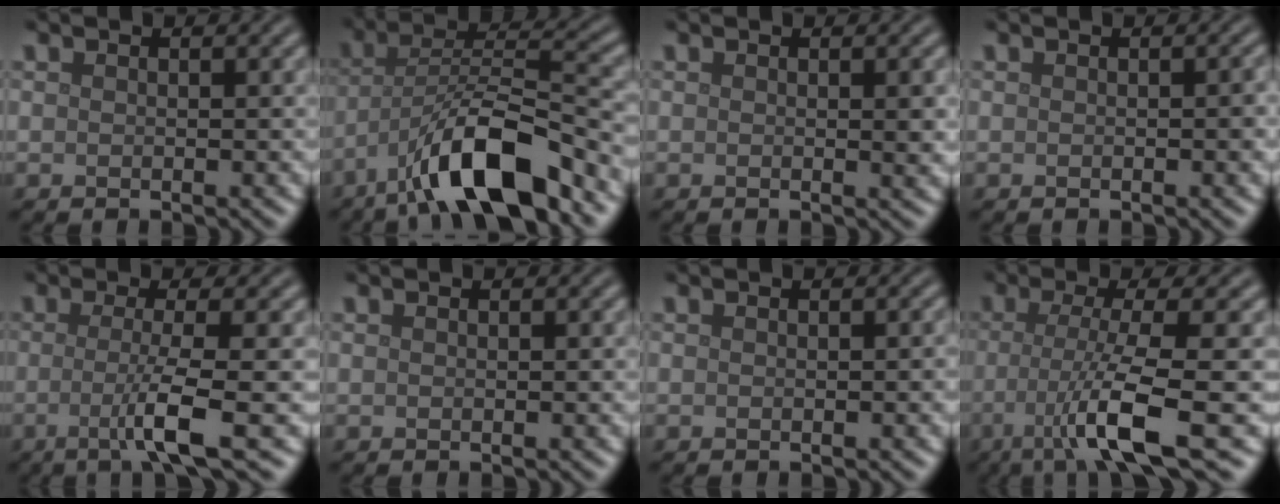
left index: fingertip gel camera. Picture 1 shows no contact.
{"total": 9.7, "force": [-6.3, 2.4, 7.1], "torque": [-0.116, 0.015, -0.112]}
{"total": 1.3, "force": [0.1, 0.2, 1.2], "torque": [-0.015, -0.002, 0.001]}
{"total": 0.9, "force": [-0.2, 0.1, 0.8], "torque": [-0.010, 0.002, 0.000]}
{"total": 4.8, "force": [-1.0, 0.8, 4.6], "torque": [-0.076, -0.012, -0.028]}
{"total": 0.0}
{"total": 0.7, "force": [-0.1, 0.1, 0.6], "torque": [-0.007, 0.002, -0.001]}
{"total": 7.1, "force": [-2.3, 0.9, 6.7], "torque": [-0.114, -0.006, -0.049]}